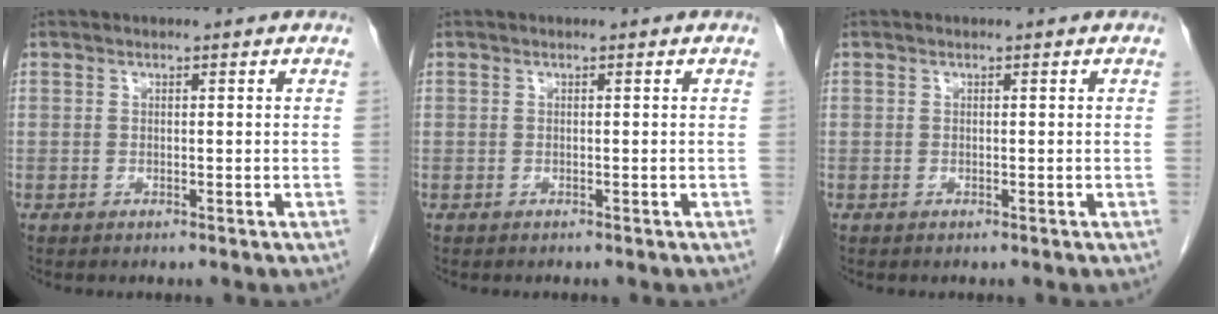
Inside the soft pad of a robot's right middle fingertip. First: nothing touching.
{"total": 0.0}
{"total": 0.0}